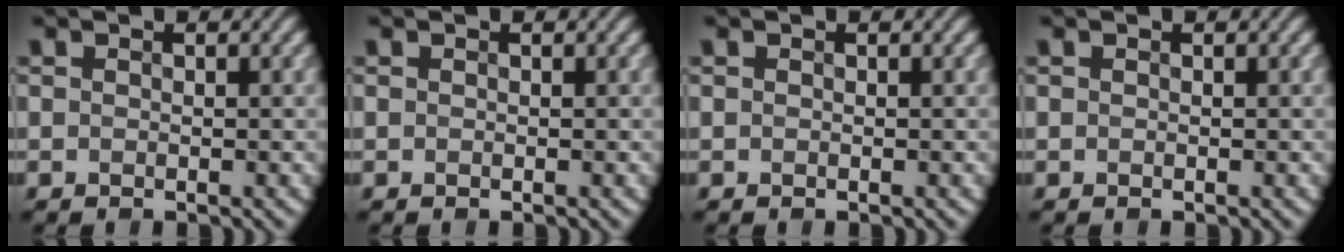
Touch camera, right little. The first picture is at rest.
{"total": 0.0}
{"total": 0.0}
{"total": 0.0}